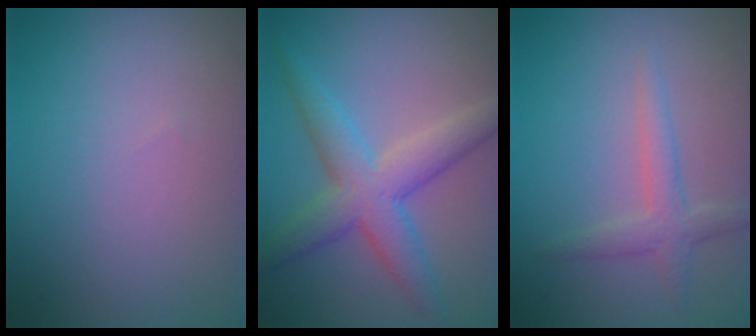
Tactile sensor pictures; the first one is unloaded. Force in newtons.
{"total": 5.6, "press": 5.6, "slide": 0.2}
{"total": 2.2, "press": 2.2, "slide": 0.1}